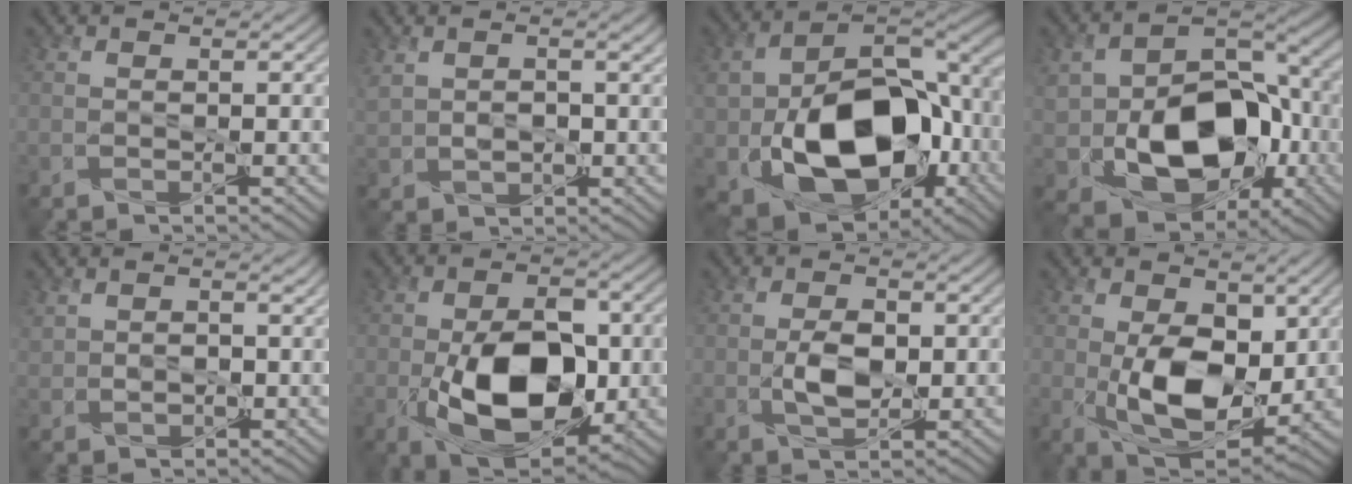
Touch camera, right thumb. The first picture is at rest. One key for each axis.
{"total": 3.9, "fx": 0.5, "fy": 2.9, "fz": 2.6, "tx": -0.072, "ty": -0.011, "tz": 0.015}
{"total": 18.2, "fx": -4.7, "fy": 12.2, "fz": 12.7, "tx": -0.239, "ty": -0.035, "tz": -0.070}
{"total": 16.0, "fx": -4.5, "fy": 11.1, "fz": 10.7, "tx": -0.172, "ty": -0.024, "tz": -0.076}
{"total": 2.6, "fx": 1.0, "fy": 1.9, "fz": 1.4, "tx": -0.048, "ty": -0.004, "tz": 0.022}
{"total": 13.4, "fx": -3.0, "fy": 7.7, "fz": 10.6, "tx": -0.186, "ty": -0.018, "tz": -0.050}
{"total": 4.2, "fx": -0.6, "fy": 2.2, "fz": 3.5, "tx": -0.070, "ty": 0.002, "tz": -0.012}
{"total": 11.3, "fx": 0.0, "fy": 6.7, "fz": 9.1, "tx": -0.178, "ty": -0.006, "tz": 0.001}